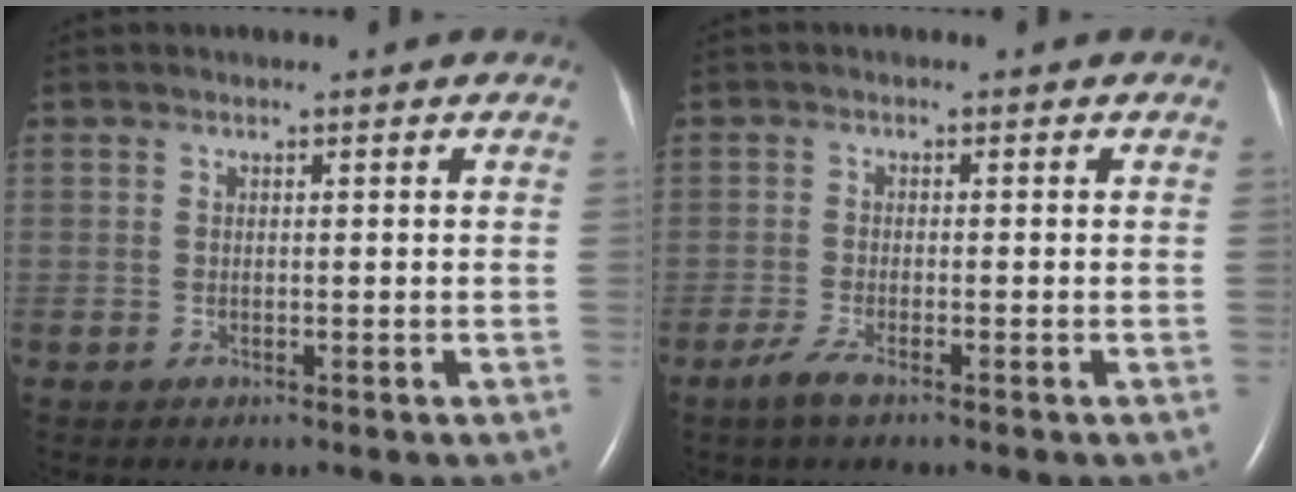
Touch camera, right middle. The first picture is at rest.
{"total": 2.5, "force": [-1.8, 0.2, 1.7], "torque": [-0.047, -0.007, -0.039]}